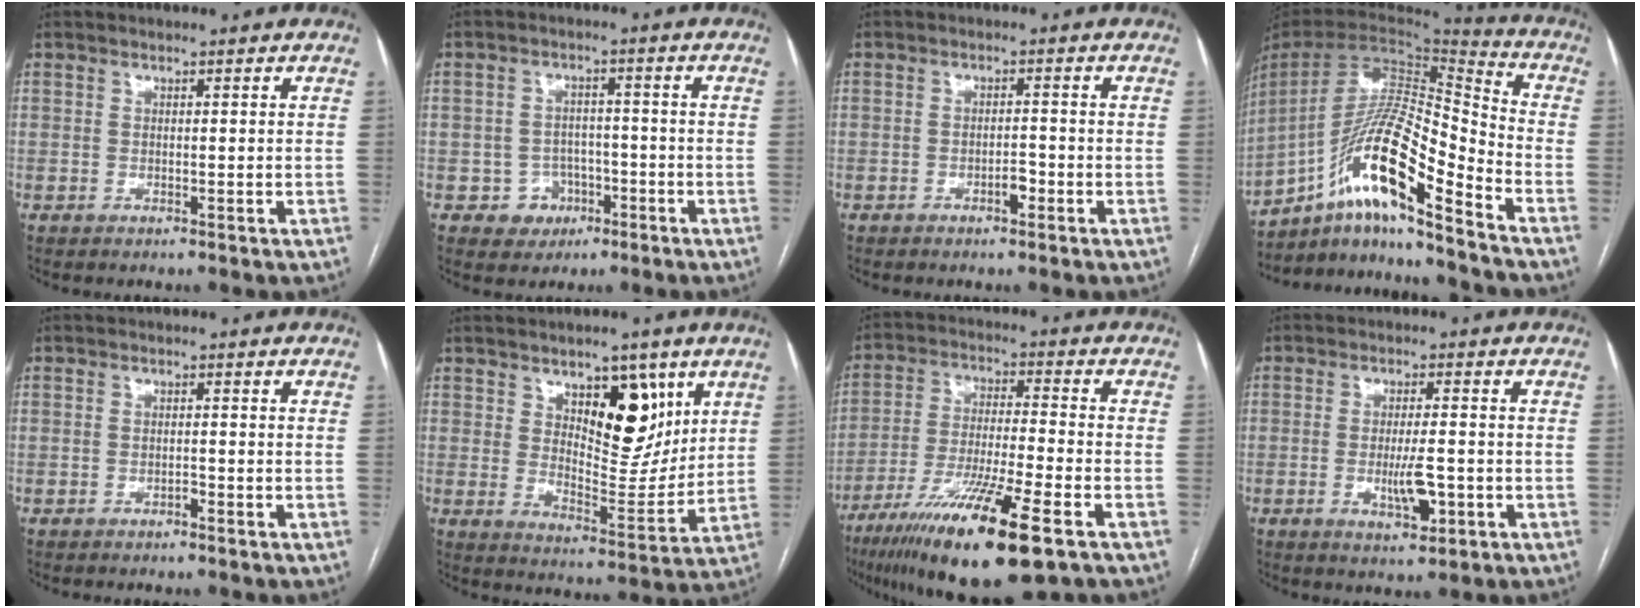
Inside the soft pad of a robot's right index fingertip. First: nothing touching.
{"total": 4.7, "force": [-2.0, 4.3, 0.5], "torque": [0.002, 0.015, -0.022]}
{"total": 1.9, "force": [-1.1, 0.7, 1.4], "torque": [-0.019, 0.003, -0.017]}
{"total": 18.3, "force": [-11.5, 1.6, 14.1], "torque": [-0.281, 0.003, -0.209]}
{"total": 0.7, "force": [-0.5, 0.2, 0.4], "torque": [-0.008, 0.001, -0.009]}
{"total": 11.3, "force": [5.4, 5.0, 8.5], "torque": [-0.122, -0.005, 0.095]}
{"total": 17.8, "force": [-10.3, 1.1, 14.5], "torque": [-0.261, -0.046, -0.179]}
{"total": 5.3, "force": [-1.5, 1.3, 4.9], "torque": [-0.088, -0.005, -0.020]}